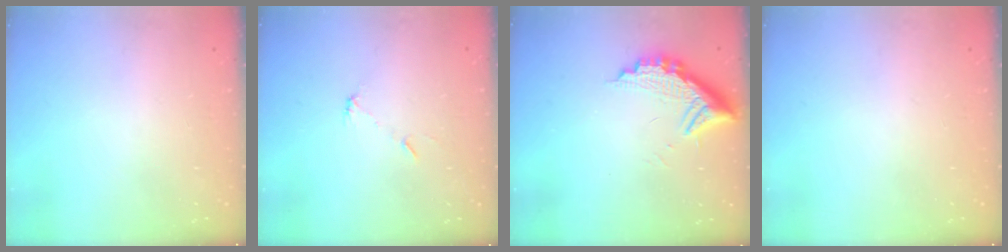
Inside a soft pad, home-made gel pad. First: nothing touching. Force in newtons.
{"total": 4.9, "press": 4.9, "slide": 0.3}
{"total": 11.5, "press": 11.4, "slide": 0.8}
{"total": 0.0}